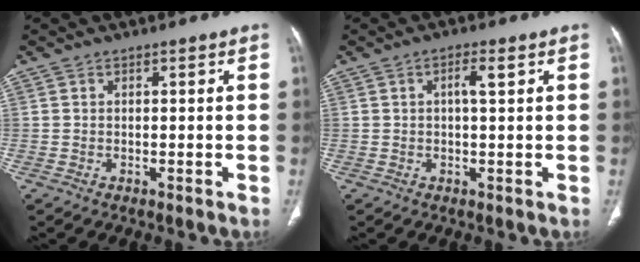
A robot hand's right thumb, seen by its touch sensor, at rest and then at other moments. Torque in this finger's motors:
{"motor_torque": [0.05, -0.15, 0.02, 0.12, 0.11]}